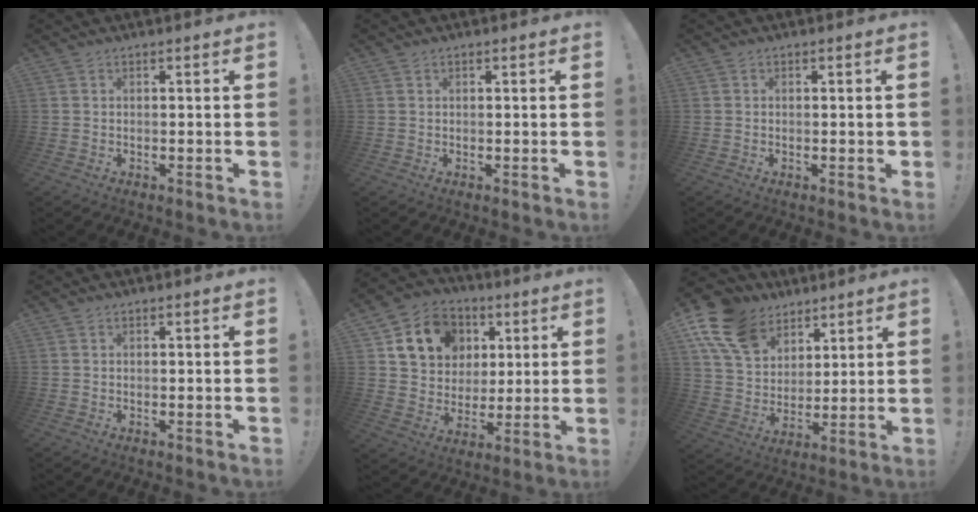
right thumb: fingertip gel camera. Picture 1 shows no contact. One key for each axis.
{"total": 0.0}
{"total": 0.9, "fx": -0.2, "fy": 0.6, "fz": 0.6, "tx": -0.018, "ty": 0.008, "tz": -0.003}
{"total": 0.0}
{"total": 14.7, "fx": 6.1, "fy": 12.1, "fz": 5.7, "tx": -0.090, "ty": -0.016, "tz": 0.132}
{"total": 16.5, "fx": 9.6, "fy": 11.2, "fz": 7.3, "tx": -0.137, "ty": -0.044, "tz": 0.189}